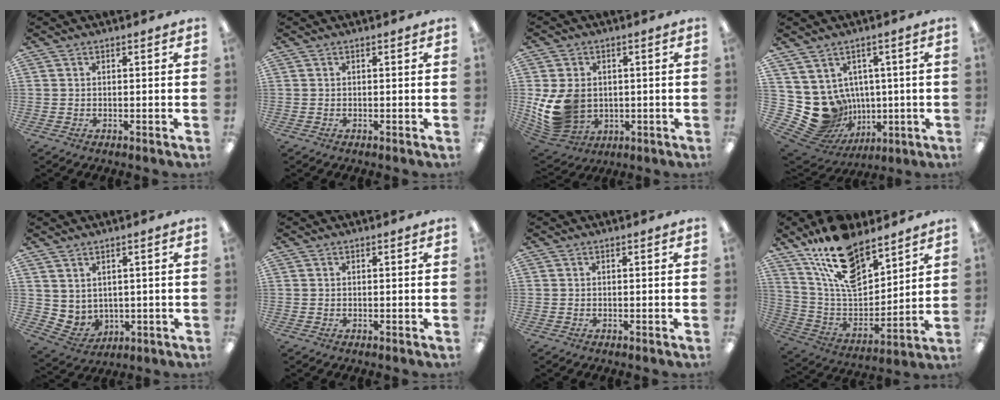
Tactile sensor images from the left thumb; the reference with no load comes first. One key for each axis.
{"total": 0.0}
{"total": 12.6, "fx": -0.4, "fy": 10.4, "fz": 7.1, "tx": -0.169, "ty": 0.001, "tz": 0.000}
{"total": 11.8, "fx": -1.3, "fy": 11.2, "fz": 3.5, "tx": -0.099, "ty": -0.027, "tz": 0.000}
{"total": 3.9, "fx": 2.6, "fy": 2.8, "fz": 0.6, "tx": -0.025, "ty": -0.019, "tz": 0.054}
{"total": 0.0}
{"total": 0.0}
{"total": 17.9, "fx": 13.3, "fy": 7.8, "fz": 9.1, "tx": -0.179, "ty": -0.070, "tz": 0.240}